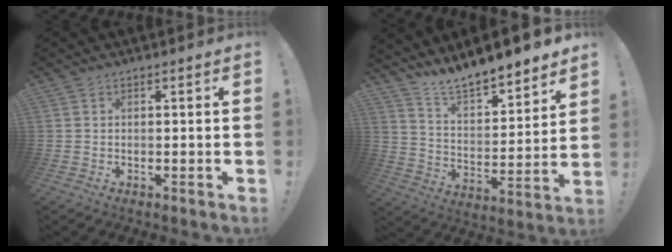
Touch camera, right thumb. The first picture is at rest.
{"total": 11.2, "force": [11.0, 0.9, 2.0], "torque": [-0.047, -0.109, 0.195]}